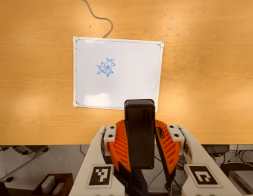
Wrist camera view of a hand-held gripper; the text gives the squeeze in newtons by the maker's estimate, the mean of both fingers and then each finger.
{"total": 9.6, "left": 7.7, "right": 11.5}